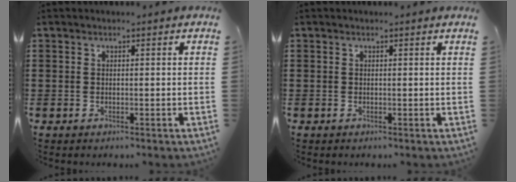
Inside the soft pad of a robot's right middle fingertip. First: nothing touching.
{"total": 0.0}